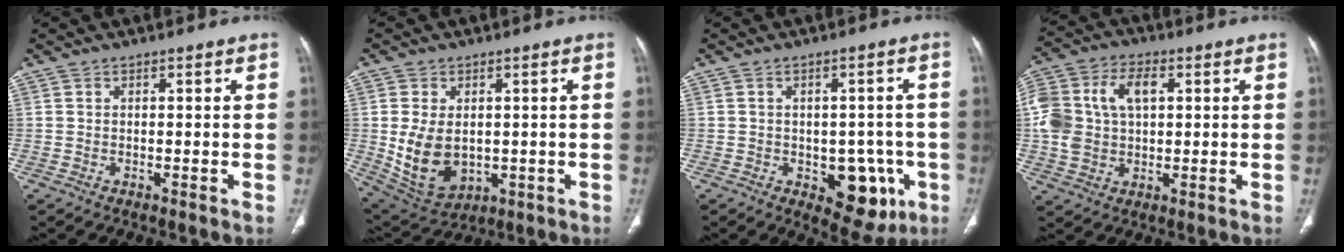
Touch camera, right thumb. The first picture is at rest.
{"total": 11.5, "force": [-0.5, 7.9, 8.4], "torque": [-0.142, -0.008, 0.018]}
{"total": 10.2, "force": [-3.4, 6.3, 7.3], "torque": [-0.044, 0.009, -0.032]}
{"total": 14.5, "force": [2.4, 9.7, 10.5], "torque": [-0.215, 0.019, 0.043]}